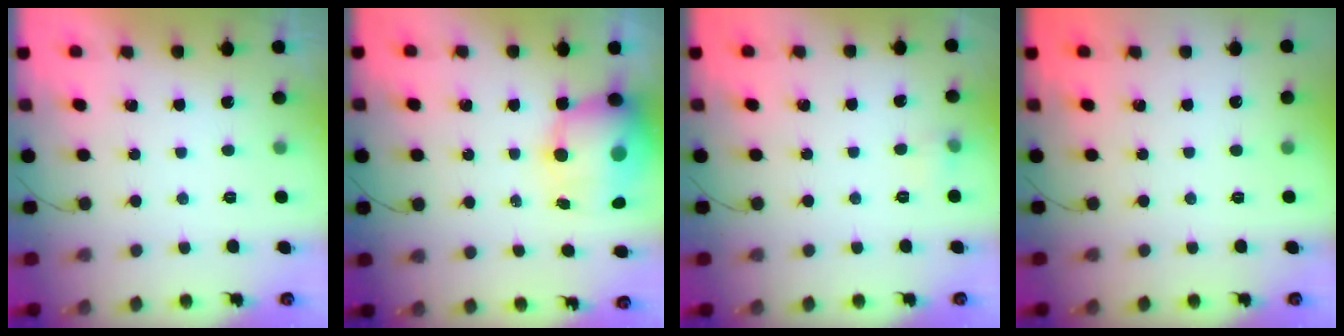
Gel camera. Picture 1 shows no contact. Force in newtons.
{"total": 14.5, "press": 14.1, "slide": 3.4}
{"total": 4.0, "press": 3.7, "slide": 1.3}
{"total": 0.0}